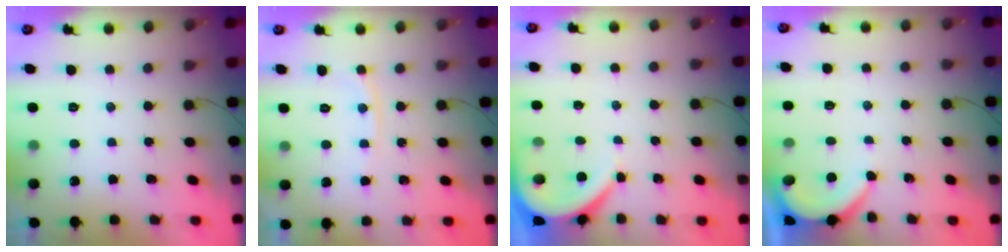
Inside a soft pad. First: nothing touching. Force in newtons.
{"total": 4.7, "press": 4.6, "slide": 0.8}
{"total": 4.5, "press": 4.4, "slide": 0.2}
{"total": 2.6, "press": 2.6, "slide": 0.3}